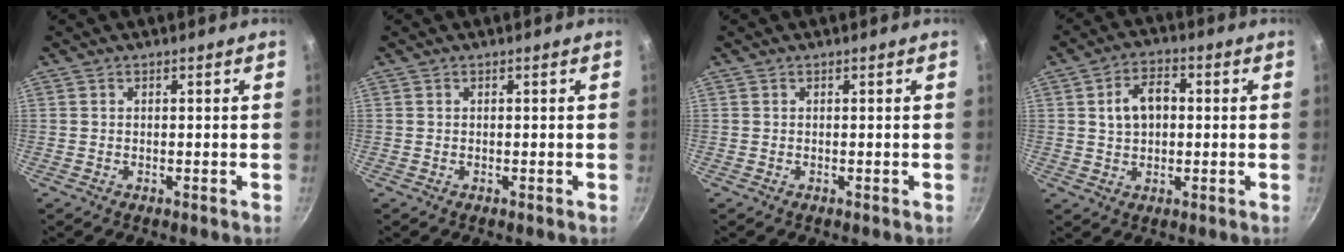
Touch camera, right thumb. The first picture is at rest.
{"total": 0.0}
{"total": 0.0}
{"total": 7.3, "force": [1.0, 4.9, 5.4], "torque": [-0.079, 0.014, 0.015]}